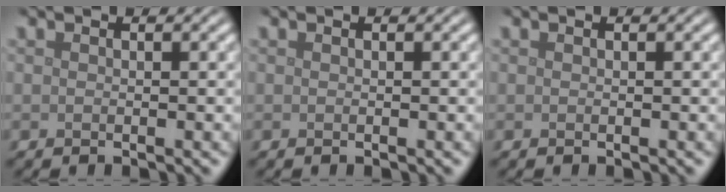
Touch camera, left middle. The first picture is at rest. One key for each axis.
{"total": 0.0}
{"total": 0.0}